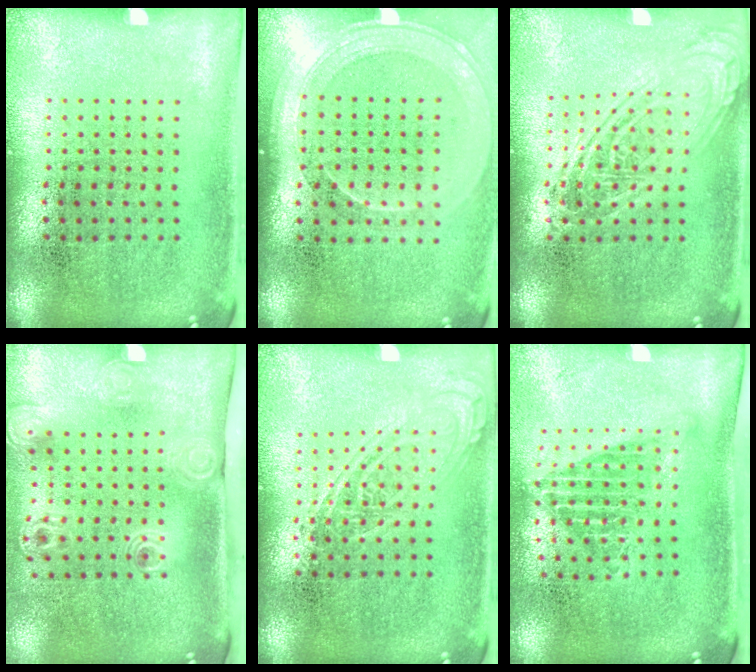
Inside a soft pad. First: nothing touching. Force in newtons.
{"total": 1.8, "press": 1.6, "slide": 0.8}
{"total": 2.5, "press": 2.5, "slide": 0.2}
{"total": 2.1, "press": 1.5, "slide": 1.5}
{"total": 2.0, "press": 2.0, "slide": 0.2}
{"total": 1.4, "press": 1.1, "slide": 0.9}